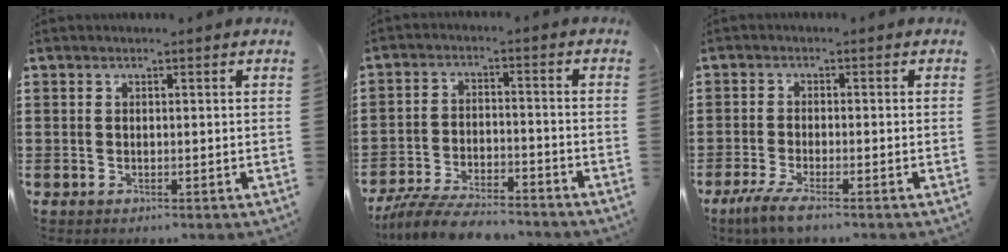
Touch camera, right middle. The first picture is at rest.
{"total": 7.4, "force": [-6.9, 1.2, 2.4], "torque": [-0.050, 0.006, -0.133]}
{"total": 3.7, "force": [-2.9, 0.3, 2.4], "torque": [-0.061, -0.012, -0.059]}